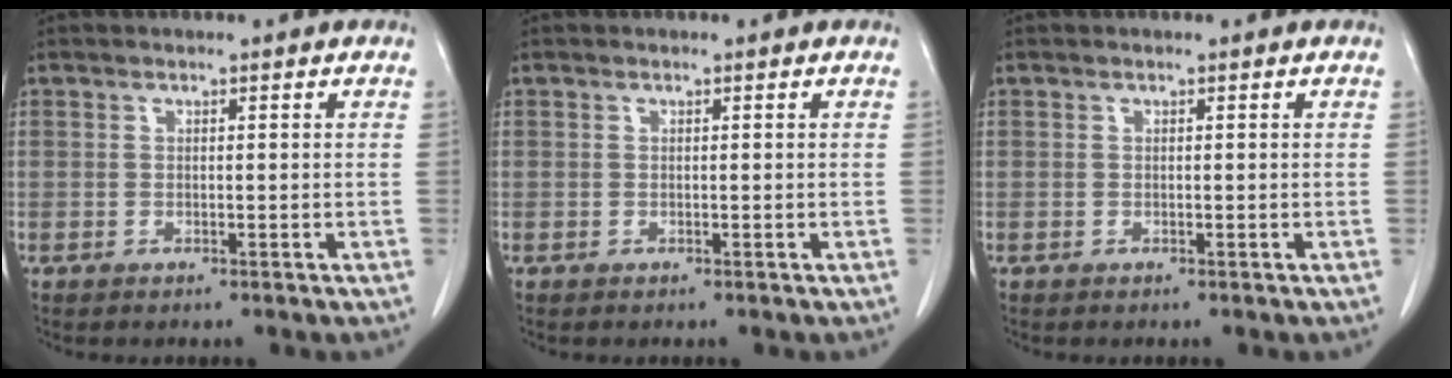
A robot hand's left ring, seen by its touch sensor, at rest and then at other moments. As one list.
[{"total": 0.0}, {"total": 0.0}]